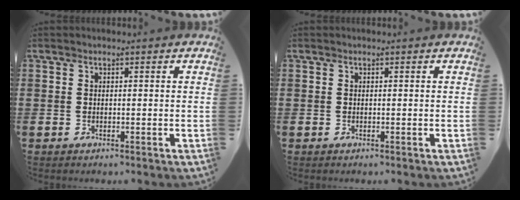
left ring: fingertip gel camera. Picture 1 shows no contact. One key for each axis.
{"total": 0.0}